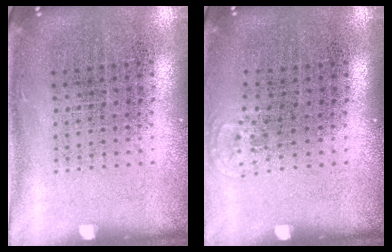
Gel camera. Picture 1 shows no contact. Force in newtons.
{"total": 0.6, "press": 0.5, "slide": 0.3}